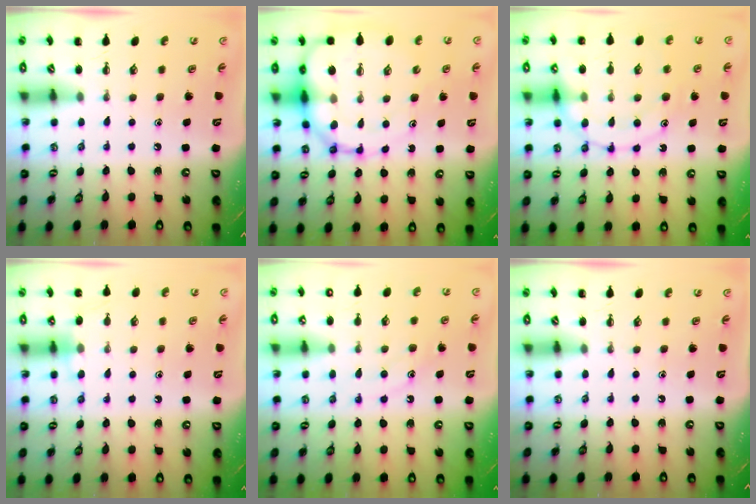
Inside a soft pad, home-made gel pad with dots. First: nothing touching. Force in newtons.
{"total": 15.5, "press": 15.0, "slide": 3.9}
{"total": 16.2, "press": 16.1, "slide": 2.0}
{"total": 7.9, "press": 7.4, "slide": 2.6}
{"total": 11.8, "press": 11.7, "slide": 1.1}
{"total": 0.0}